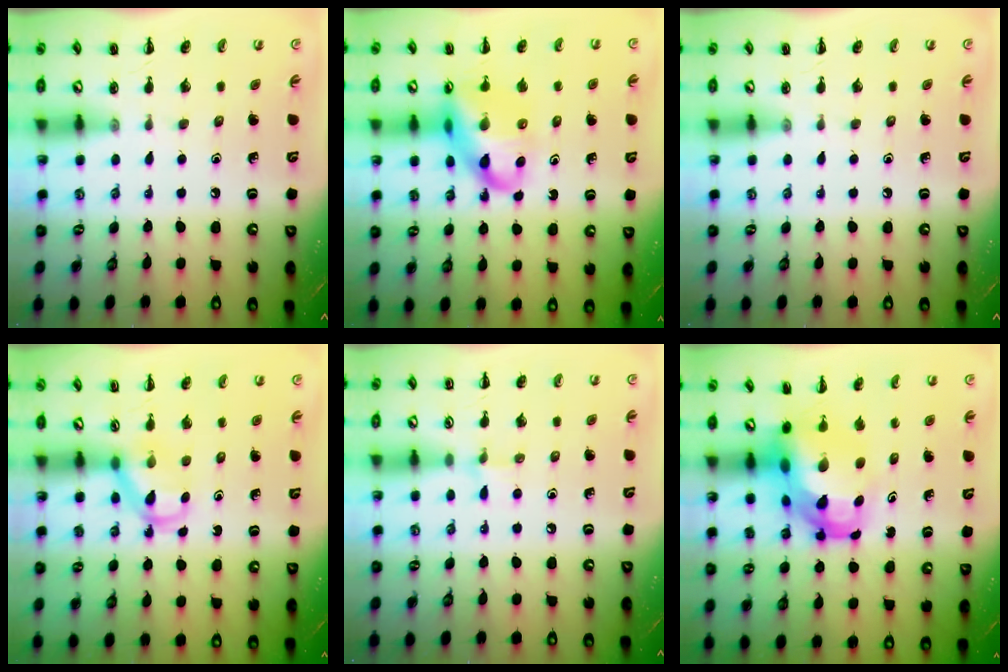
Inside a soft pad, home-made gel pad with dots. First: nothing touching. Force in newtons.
{"total": 15.0, "press": 14.5, "slide": 3.8}
{"total": 0.0}
{"total": 4.0, "press": 3.9, "slide": 0.8}
{"total": 5.3, "press": 4.9, "slide": 1.8}
{"total": 7.0, "press": 6.7, "slide": 1.8}